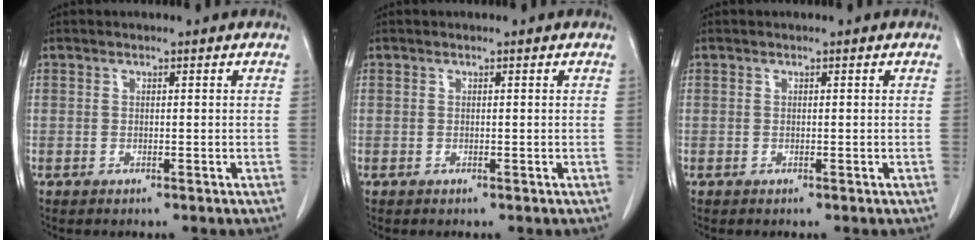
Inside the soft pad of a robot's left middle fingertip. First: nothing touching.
{"total": 0.0}
{"total": 0.0}